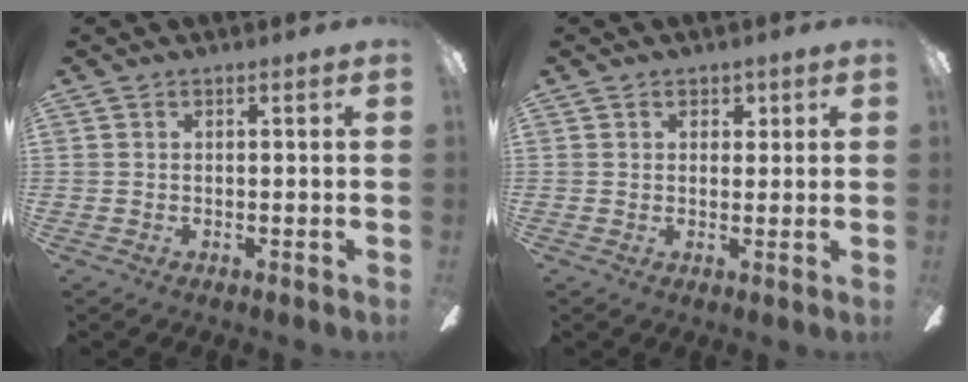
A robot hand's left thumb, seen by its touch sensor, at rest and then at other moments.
{"total": 2.3, "force": [1.1, 1.7, 1.1], "torque": [0.000, -0.001, 0.013]}